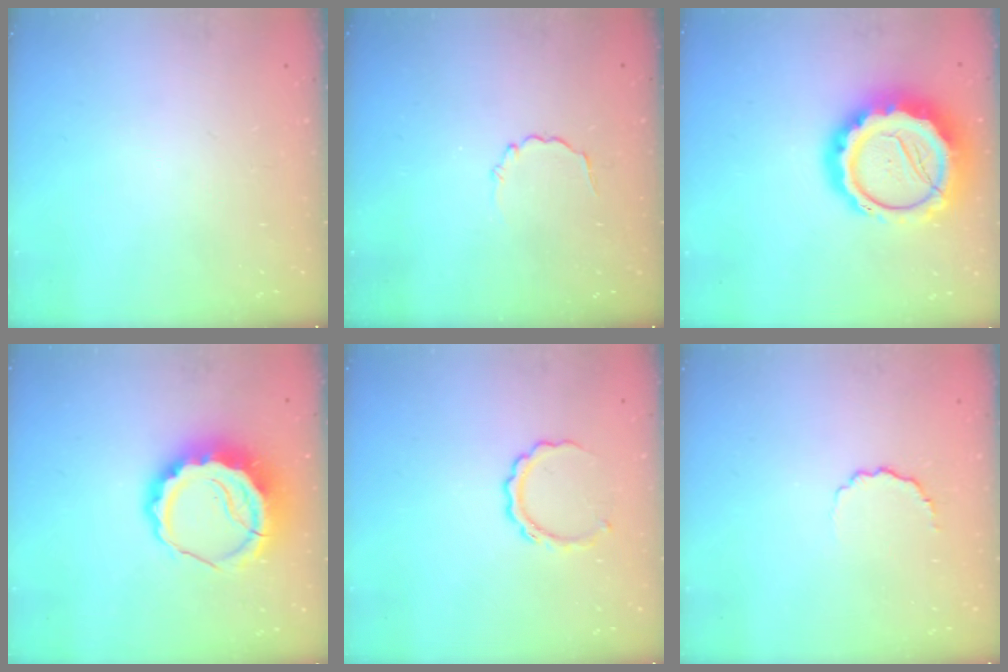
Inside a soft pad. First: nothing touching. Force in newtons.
{"total": 2.1, "press": 1.9, "slide": 0.9}
{"total": 21.0, "press": 20.5, "slide": 4.4}
{"total": 9.3, "press": 9.1, "slide": 1.7}
{"total": 6.3, "press": 6.3, "slide": 0.6}
{"total": 5.0, "press": 4.8, "slide": 1.3}